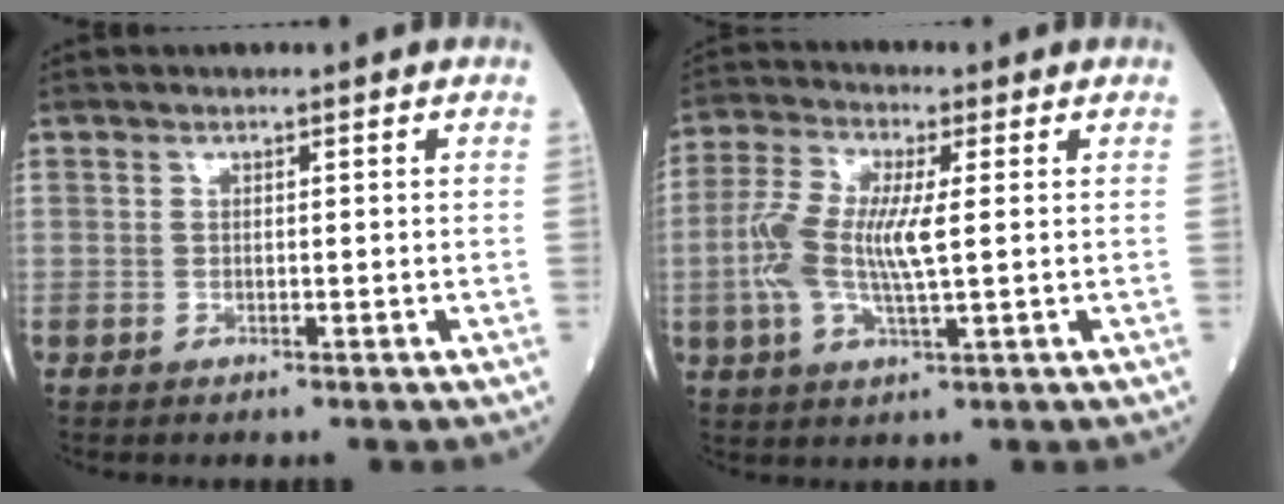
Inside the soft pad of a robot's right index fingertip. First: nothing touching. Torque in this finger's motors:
{"motor_torque": [0.16, -0.03, 0.25, 0.18]}